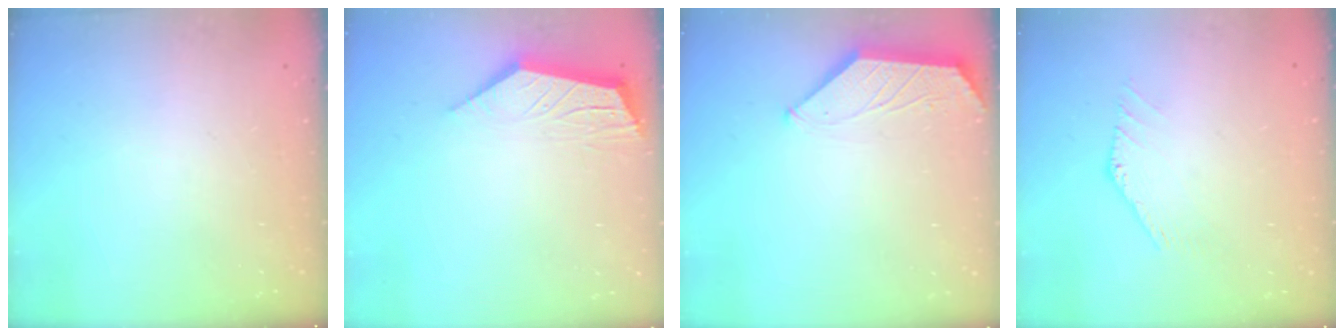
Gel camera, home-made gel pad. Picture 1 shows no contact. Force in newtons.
{"total": 5.5, "press": 5.4, "slide": 0.4}
{"total": 1.6, "press": 1.6, "slide": 0.3}
{"total": 0.0}